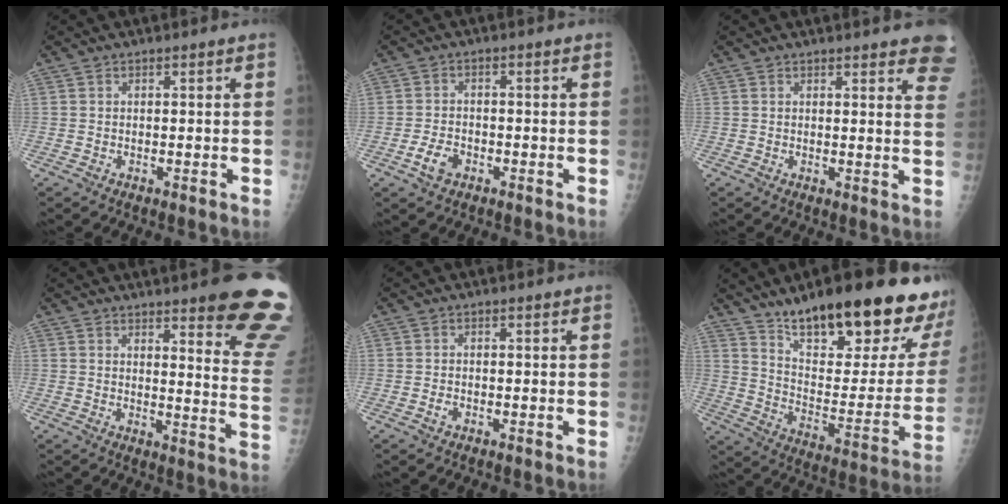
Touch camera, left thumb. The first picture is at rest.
{"total": 3.9, "force": [-1.9, 2.5, 2.3], "torque": [-0.041, 0.011, -0.035]}
{"total": 9.3, "force": [7.3, 2.3, 5.3], "torque": [-0.031, -0.027, 0.063]}
{"total": 17.6, "force": [12.7, 2.8, 11.8], "torque": [-0.118, -0.090, 0.144]}
{"total": 1.0, "force": [-0.4, 0.7, 0.6], "torque": [-0.010, 0.000, -0.009]}
{"total": 29.1, "force": [20.2, 7.8, 19.5], "torque": [-0.250, -0.086, 0.301]}